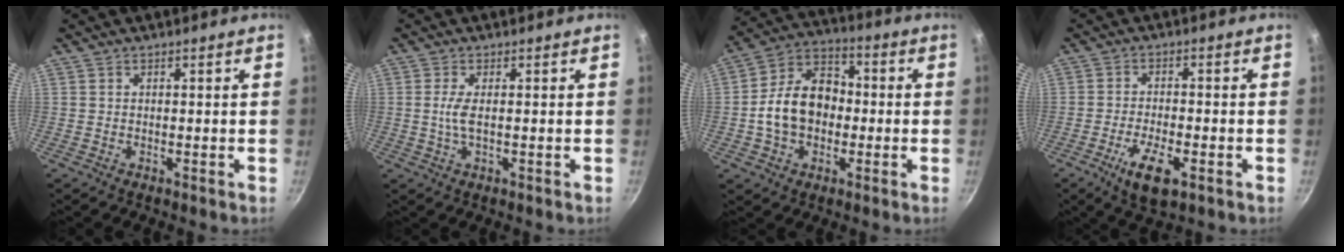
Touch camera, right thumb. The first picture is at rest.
{"total": 3.1, "force": [0.1, 0.9, 3.0], "torque": [-0.070, 0.000, 0.000]}
{"total": 13.7, "force": [-1.4, 10.0, 9.2], "torque": [-0.126, 0.035, -0.037]}
{"total": 8.1, "force": [-3.7, 2.9, 6.6], "torque": [-0.116, 0.006, -0.061]}